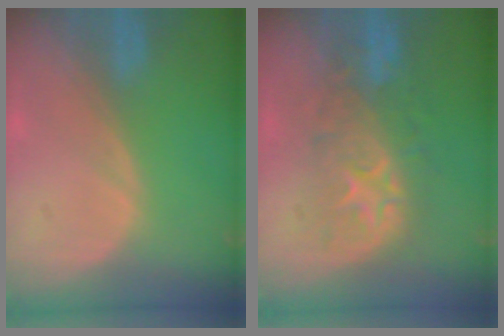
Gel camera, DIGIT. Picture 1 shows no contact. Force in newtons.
{"total": 8.7, "press": 8.7, "slide": 0.9}